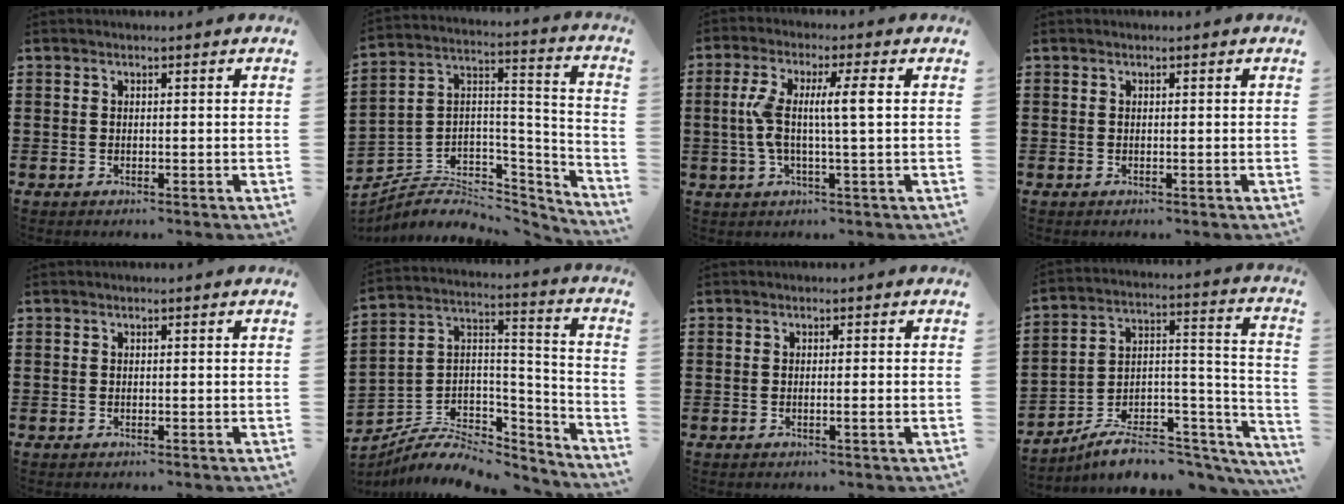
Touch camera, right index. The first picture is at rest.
{"total": 4.7, "force": [-2.6, 3.5, 1.8], "torque": [-0.053, -0.011, -0.054]}
{"total": 7.3, "force": [0.5, 0.8, 7.2], "torque": [-0.143, -0.005, -0.001]}
{"total": 0.0}
{"total": 0.0}
{"total": 7.0, "force": [-4.8, 4.1, 3.0], "torque": [-0.064, -0.001, -0.088]}
{"total": 1.1, "force": [-0.3, -0.3, 1.0], "torque": [-0.015, -0.006, -0.006]}
{"total": 7.2, "force": [-5.1, 3.5, 3.6], "torque": [-0.052, 0.013, -0.090]}